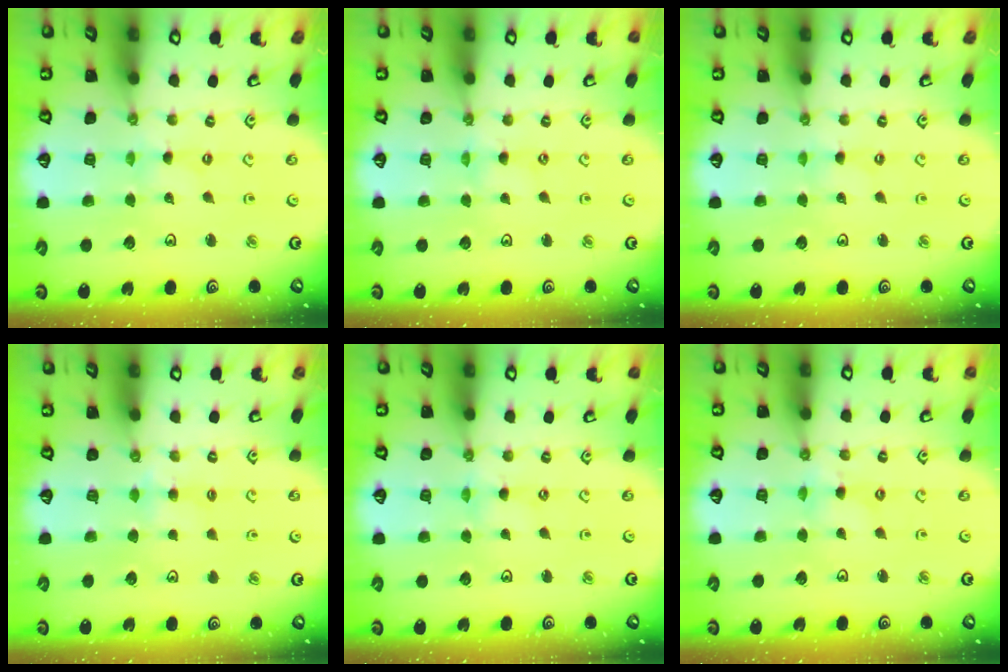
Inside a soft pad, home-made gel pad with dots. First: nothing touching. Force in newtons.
{"total": 0.0}
{"total": 0.0}
{"total": 3.7, "press": 3.7, "slide": 0.6}
{"total": 1.2, "press": 1.2, "slide": 0.3}
{"total": 2.0, "press": 2.0, "slide": 0.2}